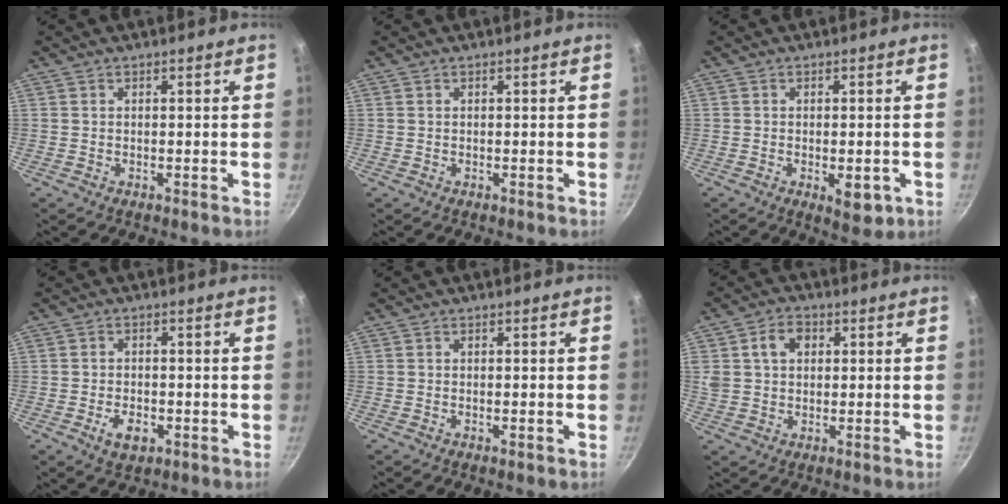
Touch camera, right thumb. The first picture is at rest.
{"total": 0.0}
{"total": 5.4, "force": [-1.7, 2.5, 4.6], "torque": [-0.050, 0.000, -0.015]}
{"total": 4.7, "force": [-1.8, 2.9, 3.2], "torque": [-0.048, 0.006, -0.028]}
{"total": 0.8, "force": [-0.3, 0.3, 0.7], "torque": [-0.011, 0.002, -0.005]}
{"total": 6.8, "force": [1.9, 5.2, 4.0], "torque": [-0.052, 0.006, 0.029]}